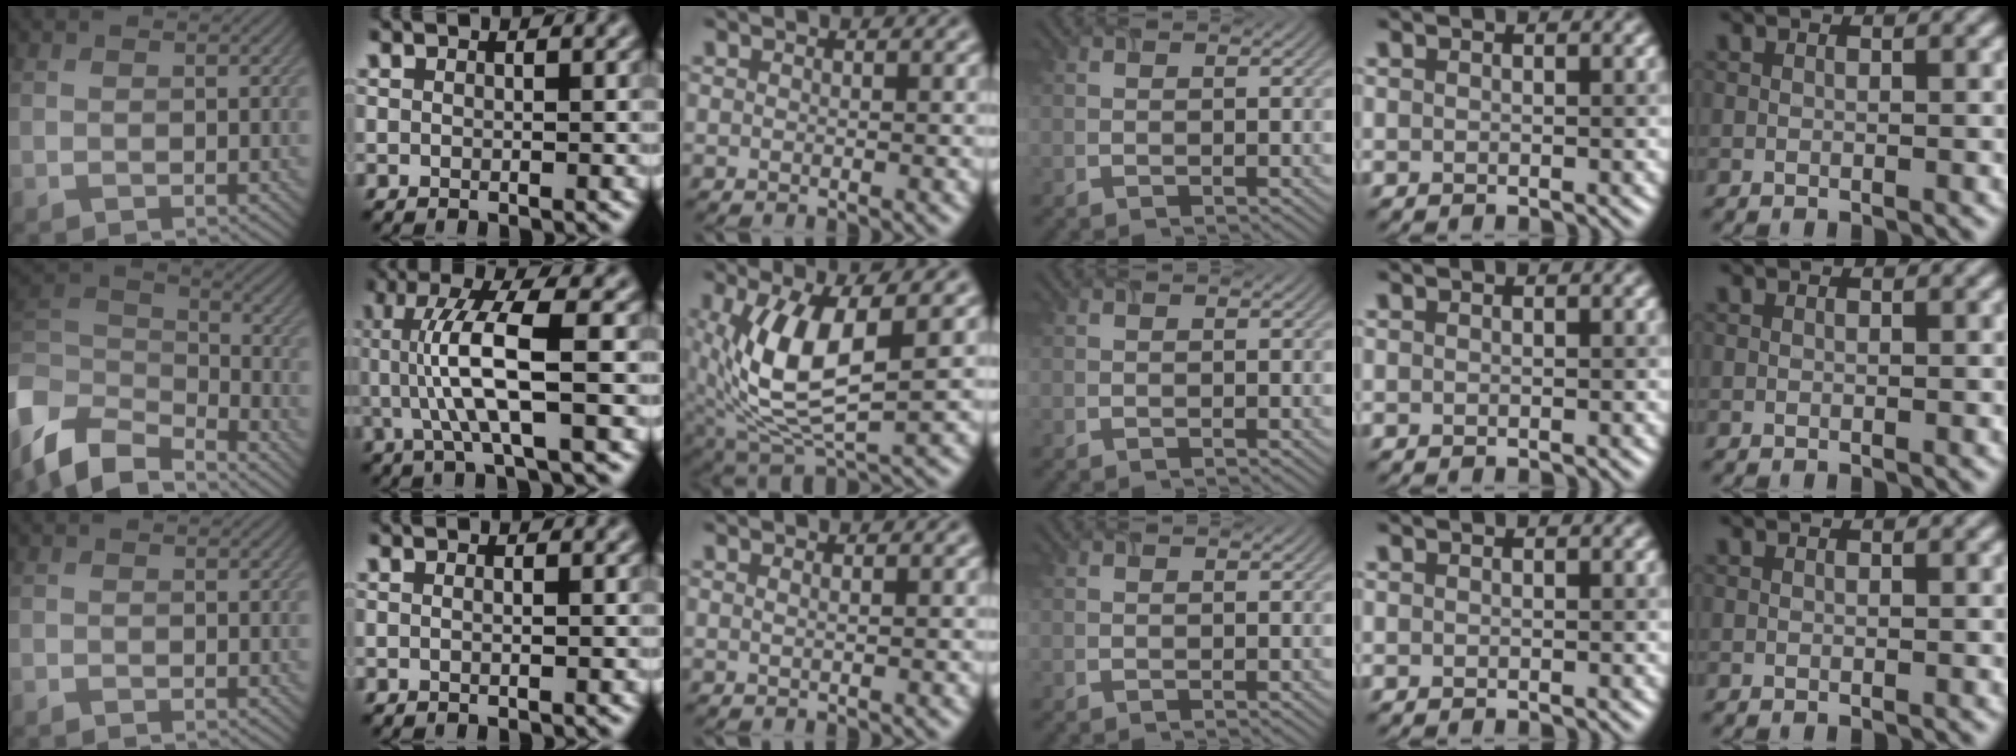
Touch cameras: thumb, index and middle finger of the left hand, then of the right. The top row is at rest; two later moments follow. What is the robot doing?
{"motion": "lift_and_place", "object": "timer"}